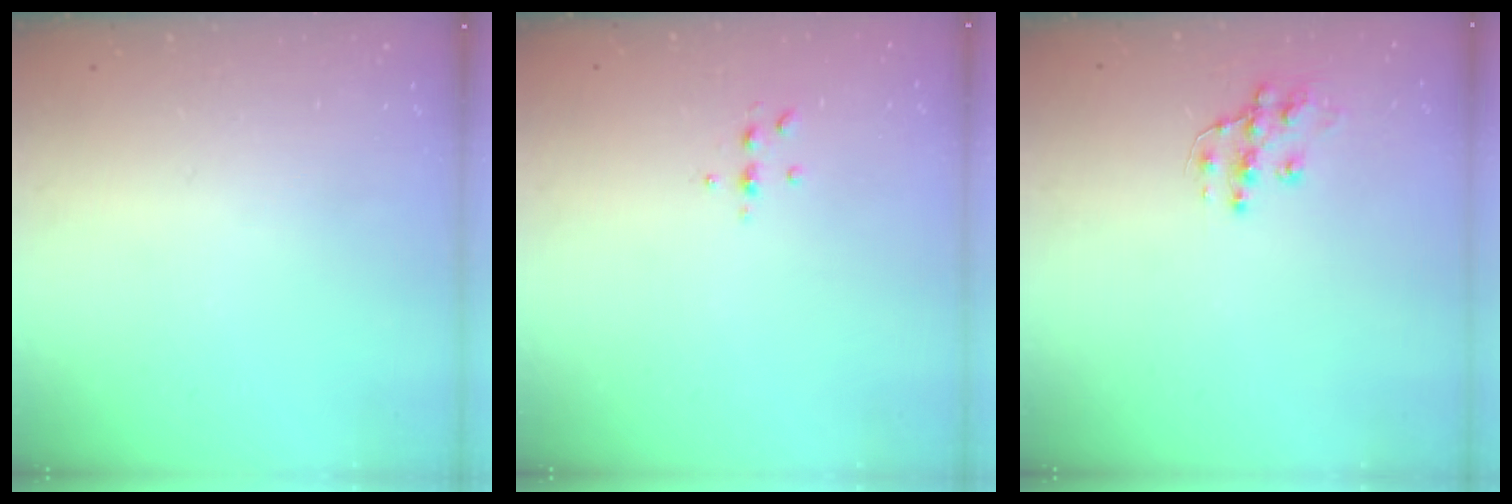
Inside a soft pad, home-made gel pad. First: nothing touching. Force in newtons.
{"total": 4.2, "press": 4.1, "slide": 0.5}
{"total": 10.2, "press": 10.2, "slide": 0.8}